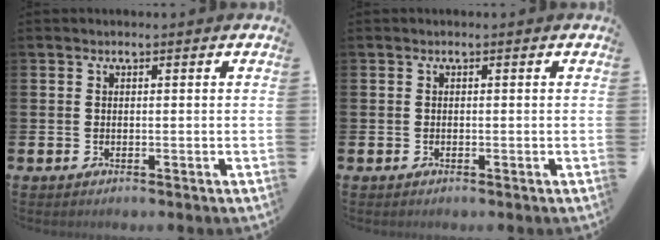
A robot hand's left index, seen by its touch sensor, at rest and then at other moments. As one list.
[{"total": 0.0}]